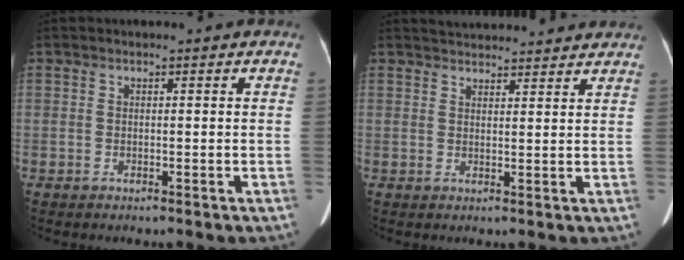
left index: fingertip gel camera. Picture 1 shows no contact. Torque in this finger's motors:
{"motor_torque": [0.74, -1.13, 0.10, 0.04]}